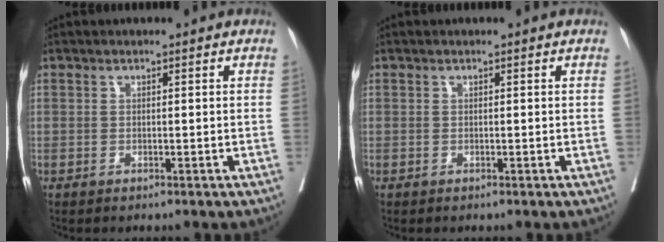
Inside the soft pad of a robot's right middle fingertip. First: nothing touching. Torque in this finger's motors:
{"motor_torque": [0.00, 0.00, 0.00, 0.00]}